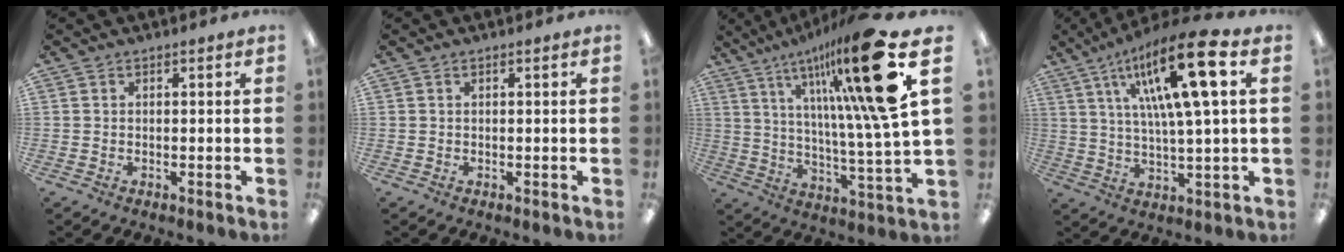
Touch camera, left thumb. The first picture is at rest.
{"total": 0.0}
{"total": 25.4, "force": [12.5, 4.7, 21.6], "torque": [-0.333, -0.073, 0.188]}
{"total": 18.6, "force": [8.0, 4.4, 16.2], "torque": [-0.279, -0.023, 0.118]}